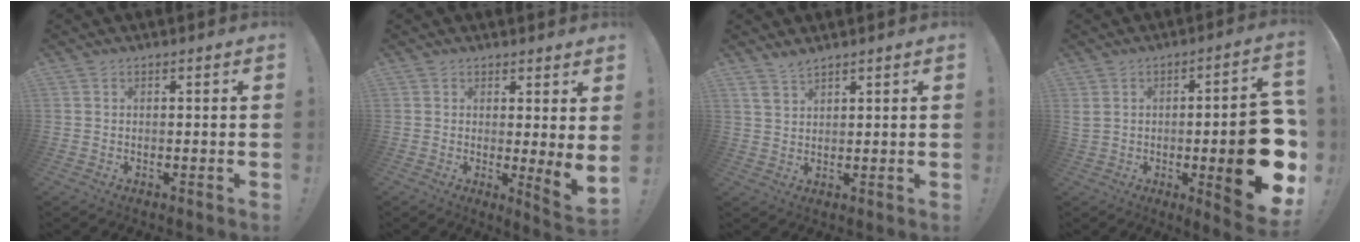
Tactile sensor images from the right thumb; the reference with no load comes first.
{"total": 4.4, "force": [0.9, -0.2, 4.3], "torque": [-0.043, -0.031, 0.016]}
{"total": 3.5, "force": [3.1, 0.8, 1.2], "torque": [-0.022, -0.020, 0.058]}
{"total": 18.2, "force": [-3.0, 4.0, 17.5], "torque": [-0.228, -0.002, -0.035]}